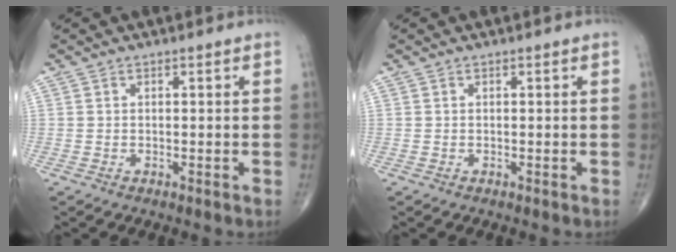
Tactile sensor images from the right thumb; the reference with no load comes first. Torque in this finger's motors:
{"motor_torque": [0.04, 0.04, -0.01, 0.01, 0.01]}